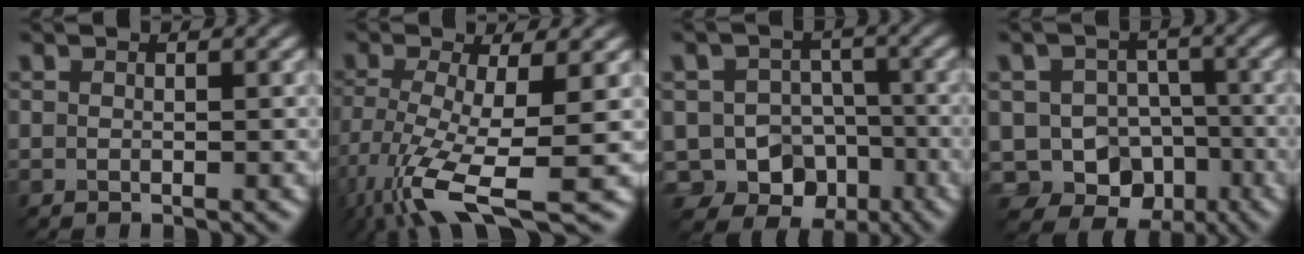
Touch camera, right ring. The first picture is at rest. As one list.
[{"total": 9.5, "force": [-4.8, 2.2, 7.9], "torque": [-0.183, -0.017, -0.070]}, {"total": 9.3, "force": [-4.7, 7.8, 1.7], "torque": [-0.019, -0.014, -0.067]}, {"total": 10.4, "force": [-4.8, 9.0, 1.9], "torque": [-0.030, -0.013, -0.069]}]